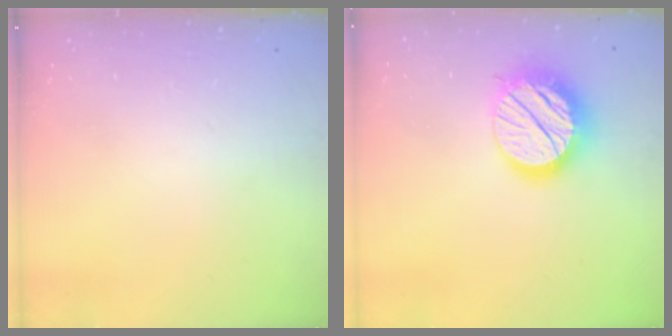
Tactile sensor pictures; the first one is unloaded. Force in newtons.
{"total": 17.2, "press": 17.1, "slide": 1.5}